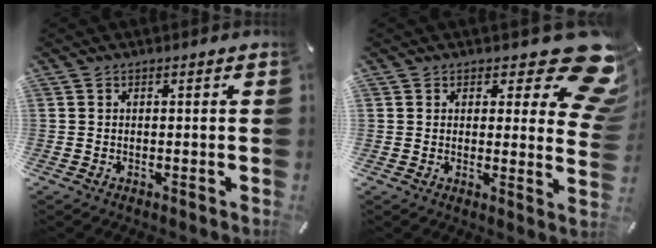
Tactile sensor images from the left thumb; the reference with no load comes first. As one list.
[{"total": 14.2, "force": [8.4, 6.0, 9.7], "torque": [-0.112, -0.064, 0.142]}]